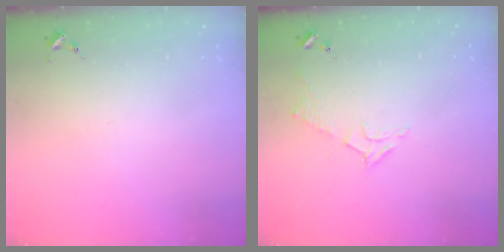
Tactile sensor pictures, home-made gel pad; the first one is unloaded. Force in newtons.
{"total": 5.9, "press": 5.9, "slide": 0.8}